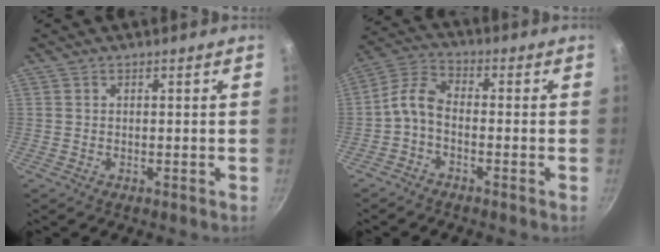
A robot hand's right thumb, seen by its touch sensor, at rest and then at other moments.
{"total": 5.7, "force": [-2.1, 3.1, 4.3], "torque": [-0.098, 0.034, -0.055]}